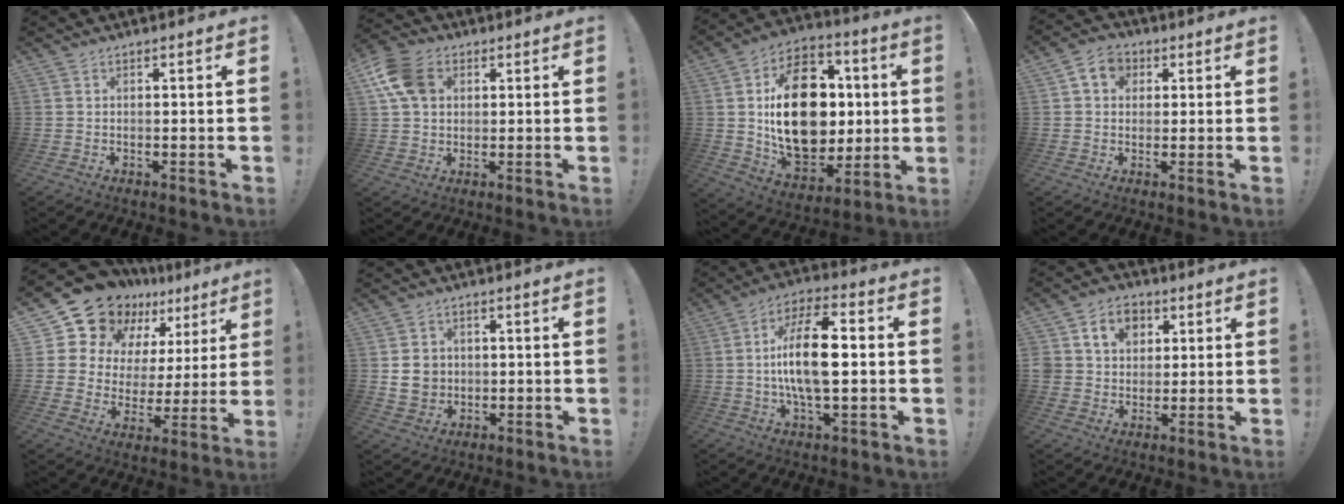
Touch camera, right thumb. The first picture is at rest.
{"total": 11.6, "force": [3.7, 8.8, 6.7], "torque": [-0.126, 0.002, 0.078]}
{"total": 25.3, "force": [2.8, 17.8, 17.7], "torque": [-0.286, -0.006, 0.075]}
{"total": 6.7, "force": [2.2, 5.6, 2.9], "torque": [-0.038, 0.000, 0.041]}
{"total": 16.5, "force": [13.5, 8.3, 4.6], "torque": [-0.082, -0.109, 0.261]}
{"total": 7.7, "force": [0.1, 7.0, 3.4], "torque": [-0.053, 0.009, 0.006]}
{"total": 15.5, "force": [-0.3, 6.2, 14.2], "torque": [-0.256, 0.002, -0.017]}
{"total": 10.9, "force": [4.2, 9.0, 4.5], "torque": [-0.074, -0.010, 0.084]}